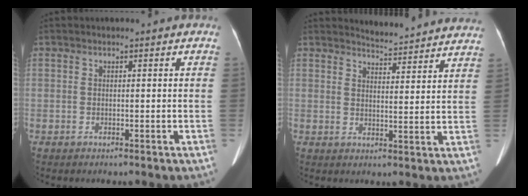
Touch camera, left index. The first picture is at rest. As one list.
[{"total": 12.5, "force": [12.3, 1.0, 2.1], "torque": [-0.017, -0.024, 0.133]}]